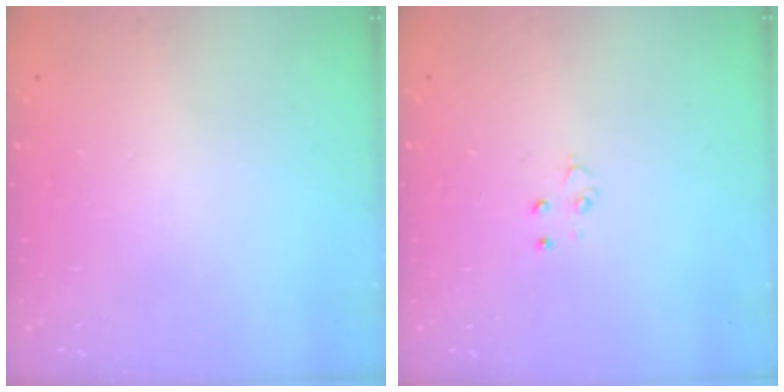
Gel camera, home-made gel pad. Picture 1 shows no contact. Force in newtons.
{"total": 2.8, "press": 2.8, "slide": 0.3}